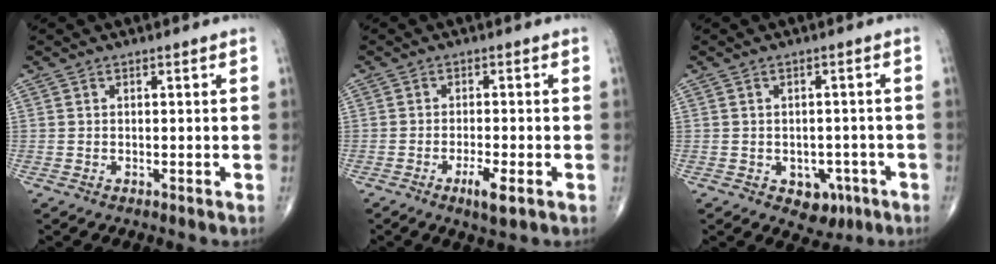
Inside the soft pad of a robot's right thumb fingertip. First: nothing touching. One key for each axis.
{"total": 4.1, "fx": -1.9, "fy": 0.7, "fz": 3.5, "tx": -0.067, "ty": -0.001, "tz": -0.034}
{"total": 5.4, "fx": -2.3, "fy": 3.9, "fz": 3.0, "tx": -0.012, "ty": 0.014, "tz": -0.022}